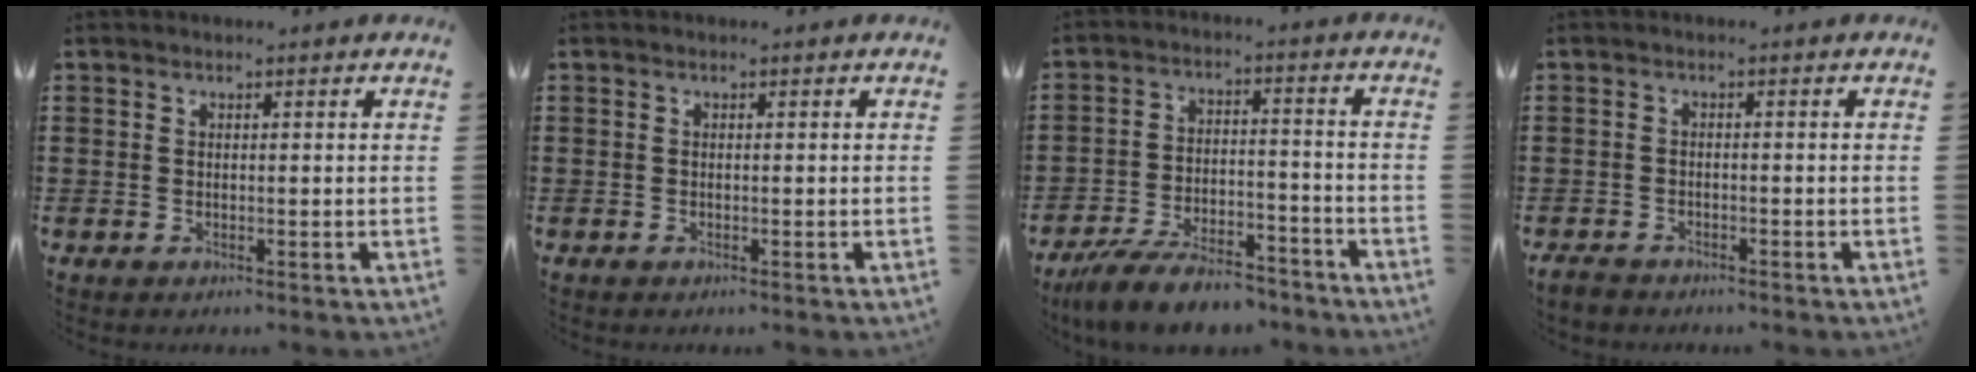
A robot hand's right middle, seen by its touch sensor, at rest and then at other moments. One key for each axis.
{"total": 0.0}
{"total": 9.1, "fx": -8.2, "fy": 2.0, "fz": 3.4, "tx": -0.065, "ty": 0.020, "tz": -0.157}
{"total": 1.7, "fx": -1.5, "fy": 0.6, "fz": 0.4, "tx": -0.018, "ty": 0.001, "tz": -0.034}